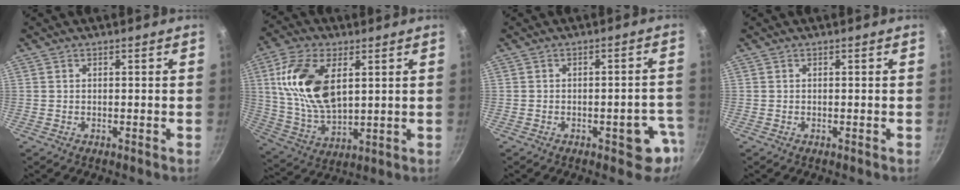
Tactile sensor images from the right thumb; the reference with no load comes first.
{"total": 16.3, "force": [4.5, 8.9, 12.9], "torque": [-0.236, -0.013, 0.095]}
{"total": 7.4, "force": [-3.4, 3.4, 5.6], "torque": [-0.017, 0.026, -0.038]}
{"total": 0.0}